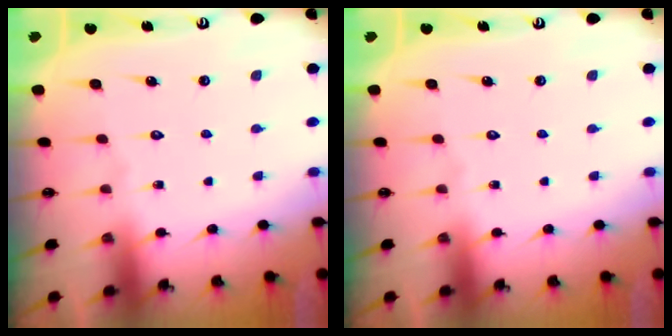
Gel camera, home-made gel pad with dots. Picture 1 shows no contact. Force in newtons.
{"total": 0.0}